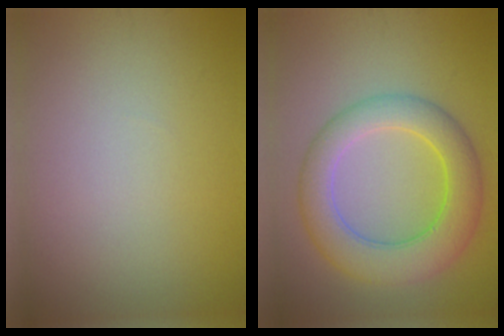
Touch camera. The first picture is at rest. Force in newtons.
{"total": 6.5, "press": 6.5, "slide": 0.2}